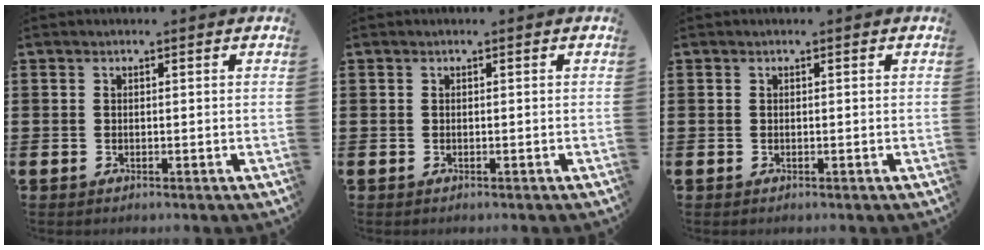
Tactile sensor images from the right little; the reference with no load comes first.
{"total": 0.0}
{"total": 0.0}